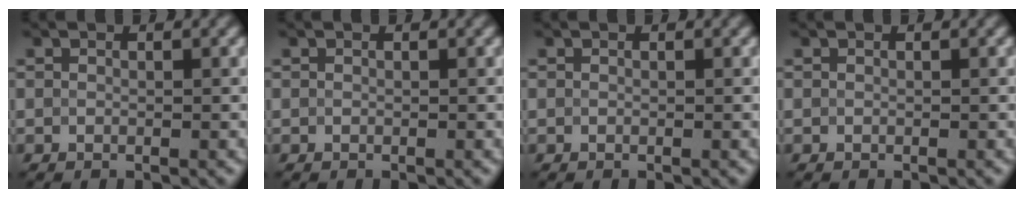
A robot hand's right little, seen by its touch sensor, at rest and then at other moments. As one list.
[{"total": 0.0}, {"total": 0.0}, {"total": 0.0}]